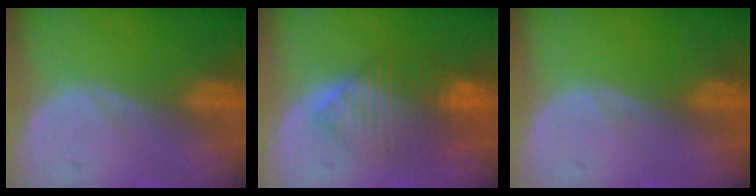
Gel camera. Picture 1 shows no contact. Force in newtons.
{"total": 8.2, "press": 7.2, "slide": 3.9}
{"total": 0.0}